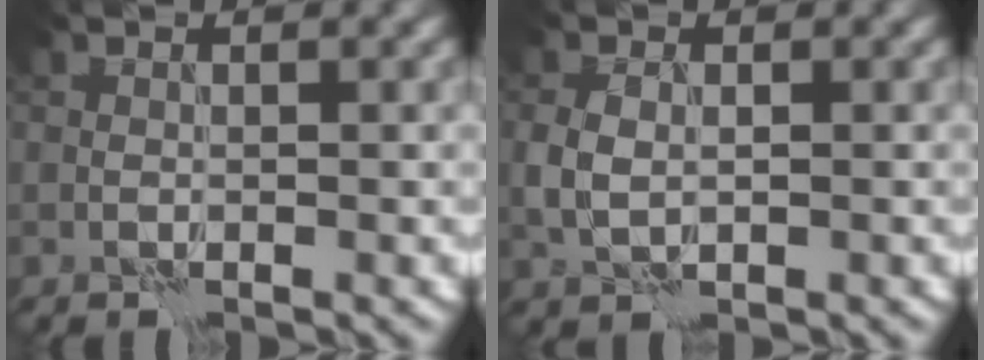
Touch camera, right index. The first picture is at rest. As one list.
[{"total": 2.1, "force": [0.1, 1.5, 1.4], "torque": [-0.036, 0.001, 0.003]}]